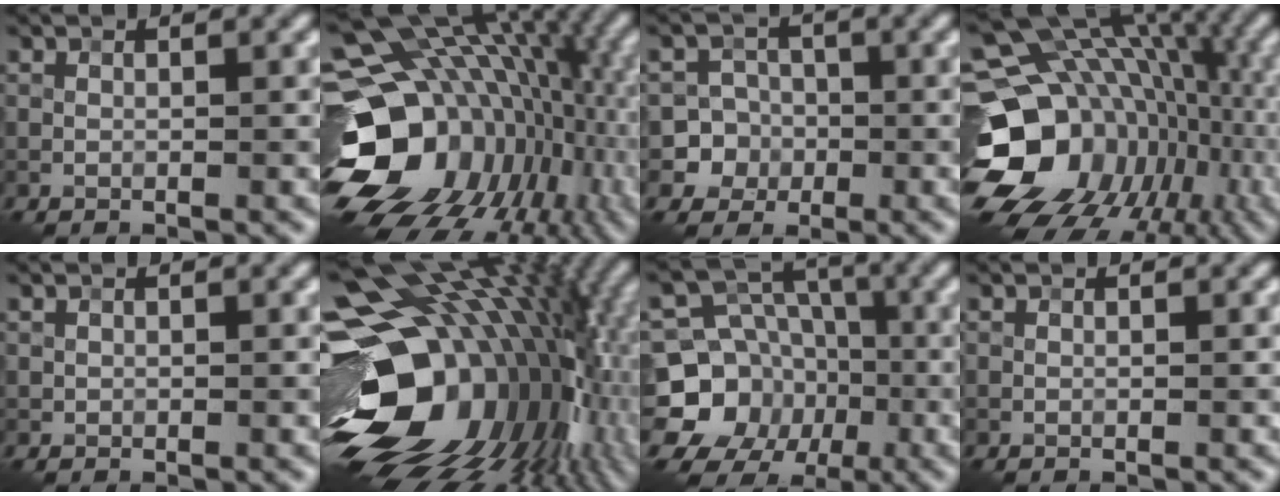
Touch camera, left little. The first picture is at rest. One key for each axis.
{"total": 20.3, "fx": -3.3, "fy": 15.1, "fz": 13.2, "tx": -0.233, "ty": -0.011, "tz": -0.027}
{"total": 5.3, "fx": -1.7, "fy": 5.0, "fz": 0.4, "tx": 0.024, "ty": 0.008, "tz": -0.040}
{"total": 20.4, "fx": -4.9, "fy": 16.3, "fz": 11.2, "tx": -0.178, "ty": -0.008, "tz": -0.072}
{"total": 0.0}
{"total": 20.8, "fx": -1.0, "fy": 14.3, "fz": 15.0, "tx": -0.310, "ty": -0.048, "tz": 0.006}
{"total": 12.1, "fx": -3.5, "fy": 10.8, "fz": 4.1, "tx": -0.080, "ty": -0.018, "tz": -0.083}
{"total": 0.0}